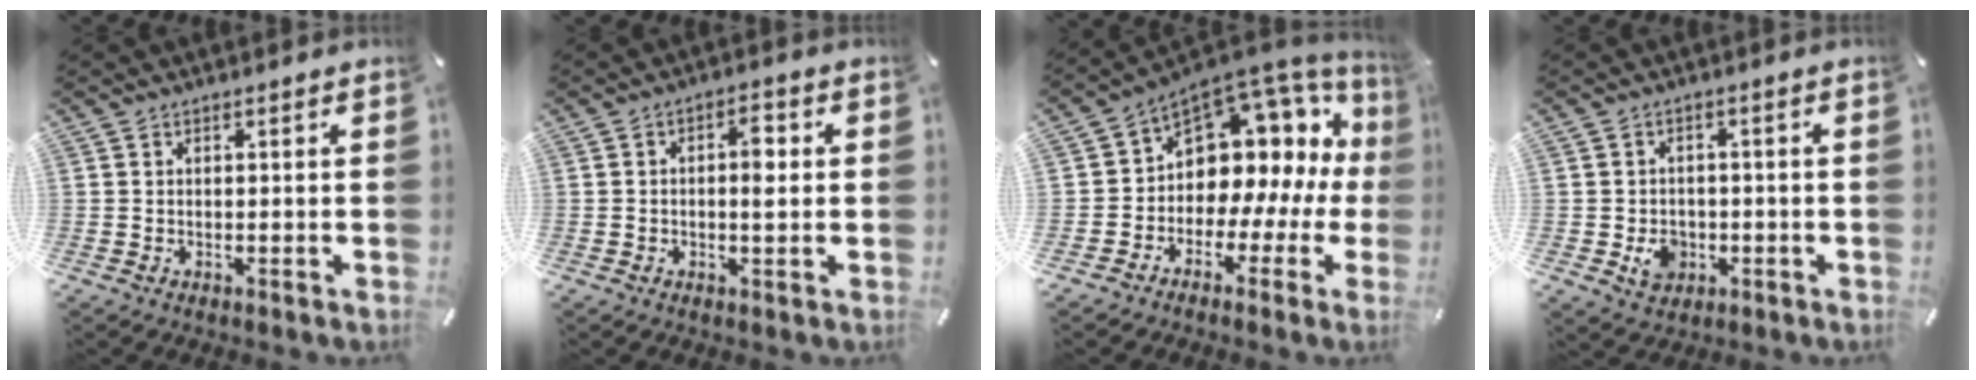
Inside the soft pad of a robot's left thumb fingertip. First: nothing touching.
{"total": 4.8, "force": [0.2, 2.3, 4.2], "torque": [-0.058, 0.001, -0.003]}
{"total": 10.9, "force": [3.7, 8.8, 5.3], "torque": [-0.067, -0.057, 0.062]}
{"total": 5.6, "force": [-1.5, 4.8, 2.5], "torque": [-0.031, 0.004, -0.024]}